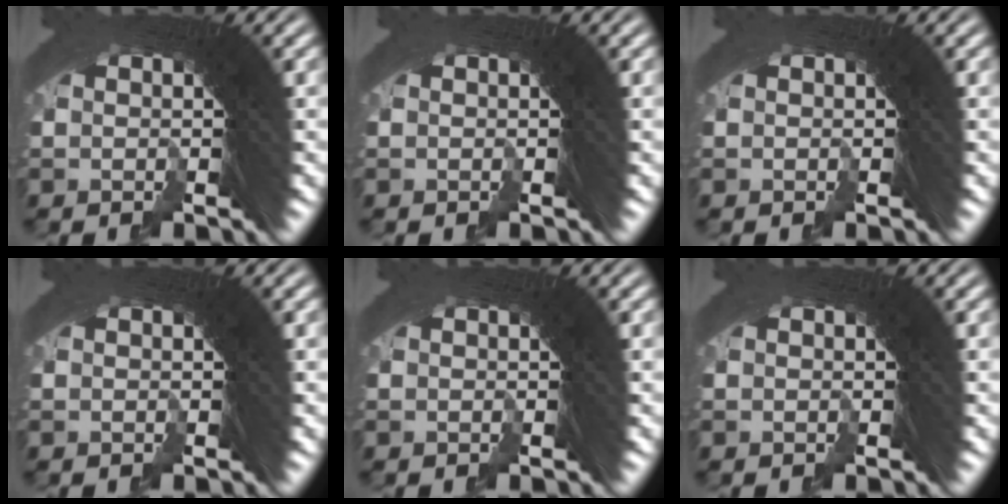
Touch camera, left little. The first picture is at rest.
{"total": 0.0}
{"total": 0.0}
{"total": 0.0}
{"total": 0.0}
{"total": 0.0}